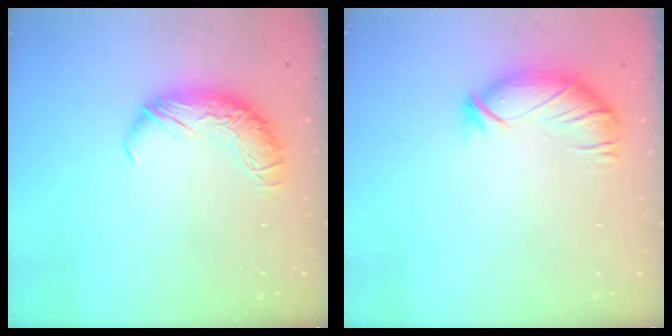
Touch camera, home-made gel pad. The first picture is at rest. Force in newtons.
{"total": 2.9, "press": 2.4, "slide": 1.7}